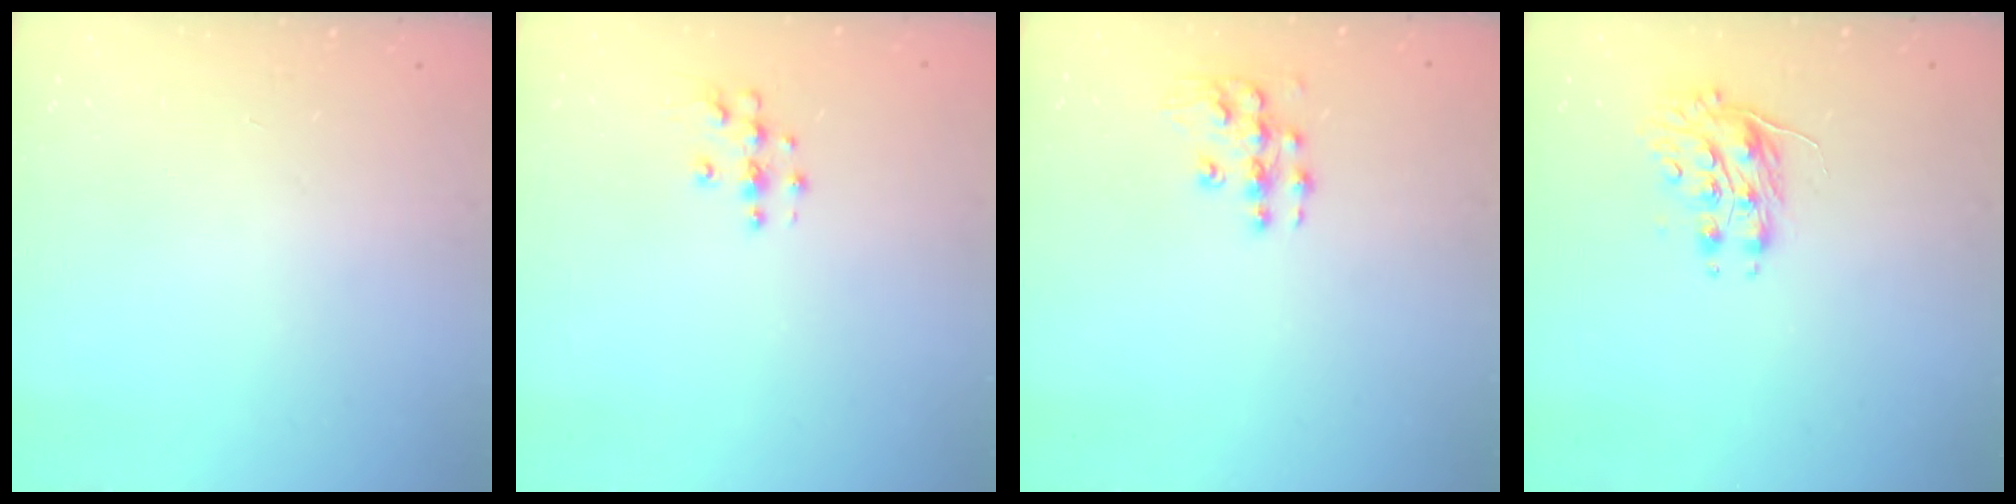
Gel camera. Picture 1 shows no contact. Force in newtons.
{"total": 3.9, "press": 3.9, "slide": 0.3}
{"total": 8.9, "press": 8.8, "slide": 0.6}
{"total": 8.0, "press": 8.0, "slide": 0.4}